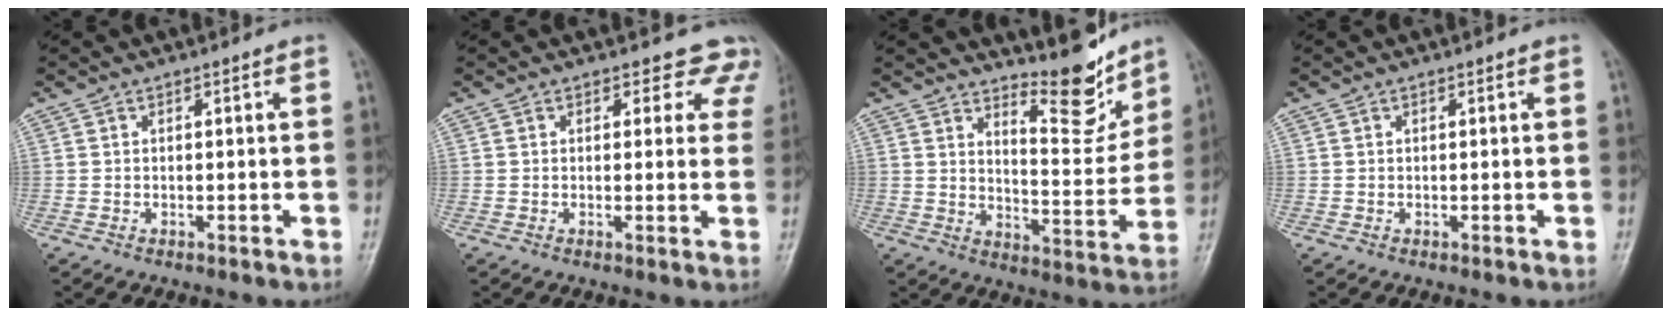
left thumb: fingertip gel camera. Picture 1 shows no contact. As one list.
[{"total": 6.2, "force": [5.2, 3.4, 0.4], "torque": [0.049, -0.020, 0.032]}, {"total": 10.4, "force": [8.9, 2.6, 4.7], "torque": [-0.039, -0.080, 0.145]}, {"total": 0.0}]